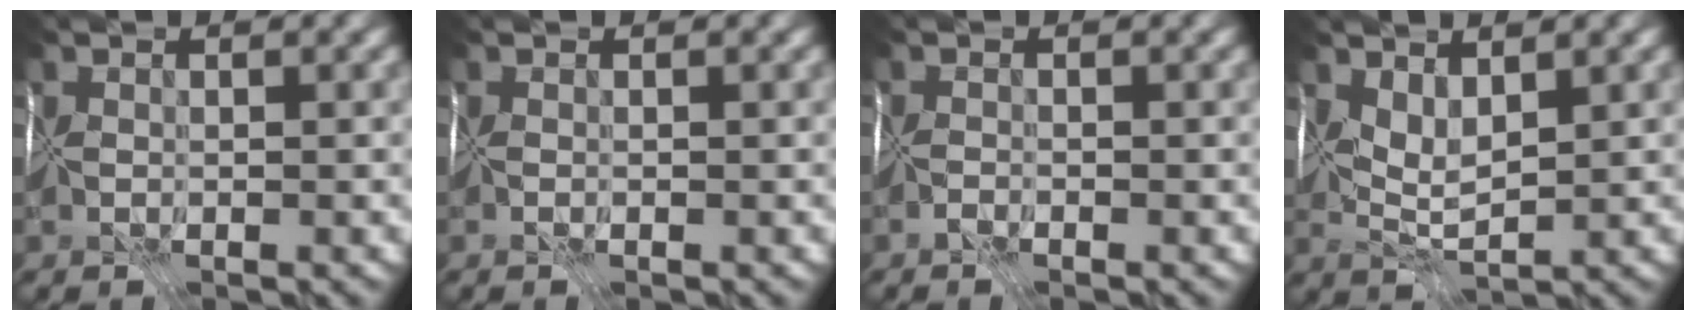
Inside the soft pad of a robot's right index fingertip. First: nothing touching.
{"total": 0.0}
{"total": 1.5, "force": [-1.3, -0.4, -0.5], "torque": [0.021, -0.006, -0.028]}
{"total": 1.7, "force": [1.5, -0.7, 0.5], "torque": [-0.004, -0.005, 0.034]}